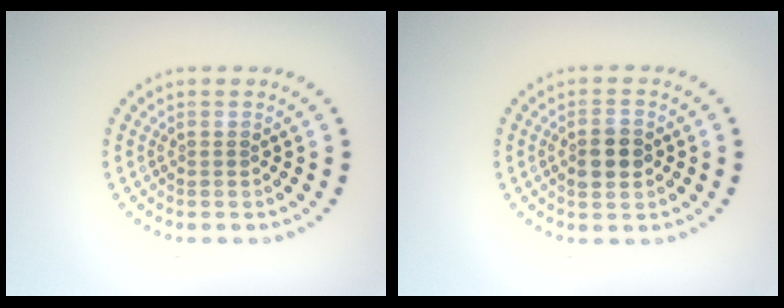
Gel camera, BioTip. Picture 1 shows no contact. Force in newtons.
{"total": 2.9, "press": 2.9, "slide": 0.2}